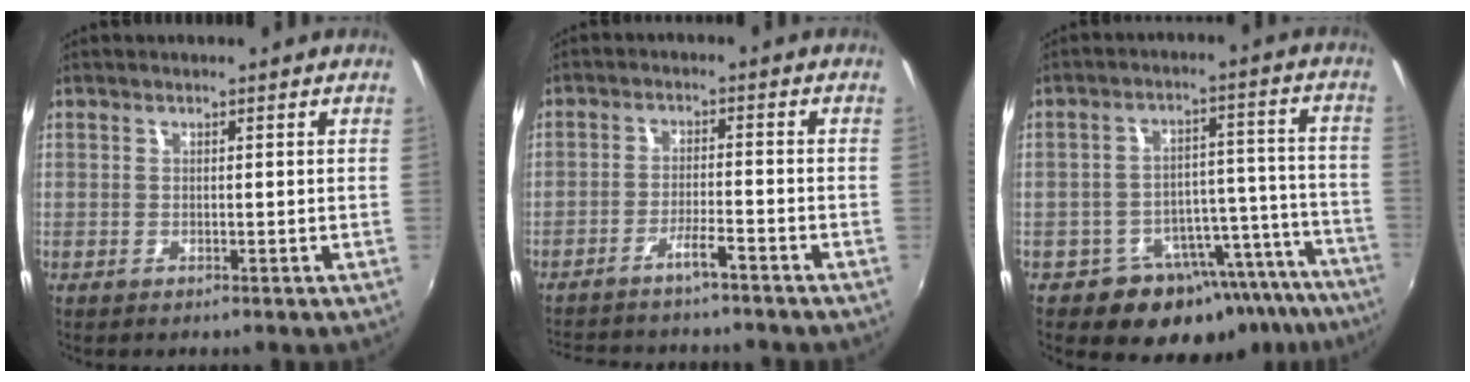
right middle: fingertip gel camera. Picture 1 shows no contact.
{"total": 8.2, "force": [-7.4, 0.6, 3.6], "torque": [-0.084, 0.003, -0.117]}
{"total": 16.3, "force": [-12.4, 8.9, 5.6], "torque": [-0.083, 0.045, -0.147]}